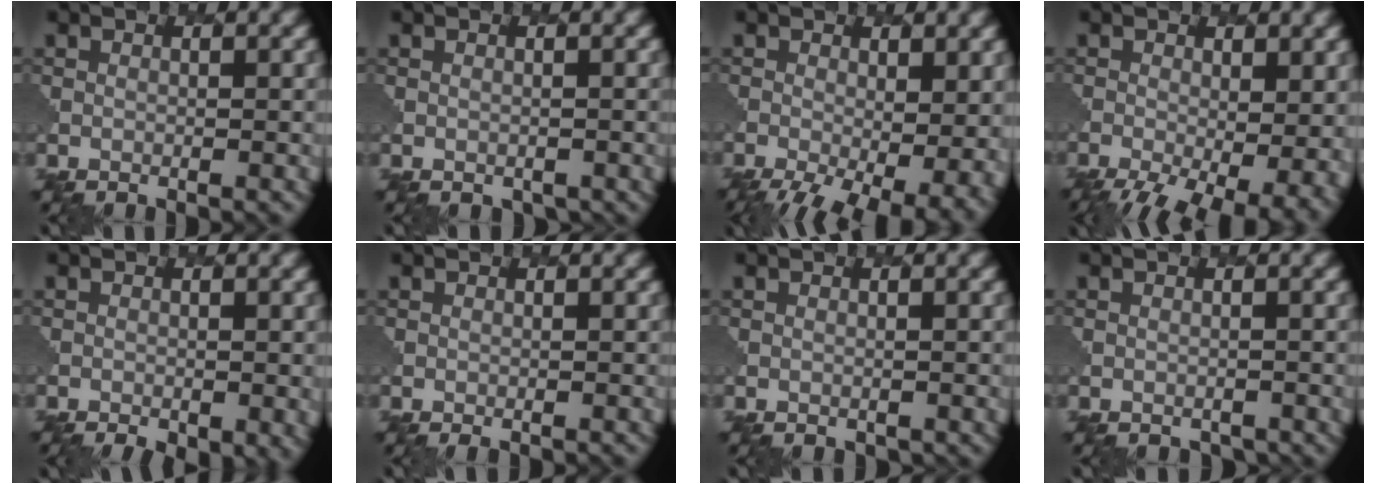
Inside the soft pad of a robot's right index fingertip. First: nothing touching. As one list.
[{"total": 1.1, "force": [-0.5, 1.0, 0.3], "torque": [-0.004, -0.005, 0.000]}, {"total": 9.2, "force": [-3.0, 4.3, 7.6], "torque": [-0.110, -0.034, -0.033]}, {"total": 10.1, "force": [-3.9, 4.7, 8.1], "torque": [-0.119, -0.034, -0.044]}, {"total": 5.3, "force": [-2.3, 2.7, 3.9], "torque": [-0.039, -0.003, -0.014]}, {"total": 0.6, "force": [-0.2, 0.1, 0.5], "torque": [-0.006, 0.001, -0.001]}, {"total": 0.6, "force": [0.0, 0.6, 0.2], "torque": [-0.004, -0.002, 0.003]}, {"total": 0.9, "force": [-0.6, 0.7, 0.0], "torque": [-0.001, -0.001, -0.004]}]